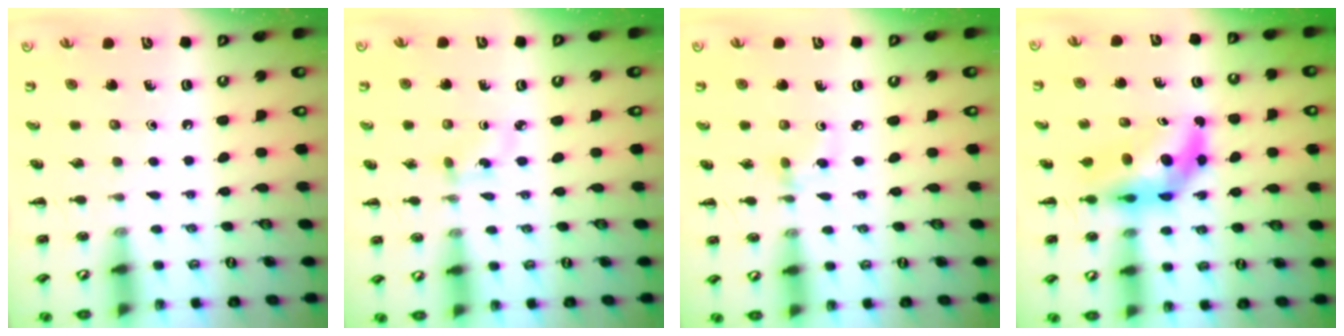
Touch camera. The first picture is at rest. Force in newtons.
{"total": 3.3, "press": 3.0, "slide": 1.4}
{"total": 2.6, "press": 2.4, "slide": 1.0}
{"total": 6.7, "press": 6.5, "slide": 2.0}